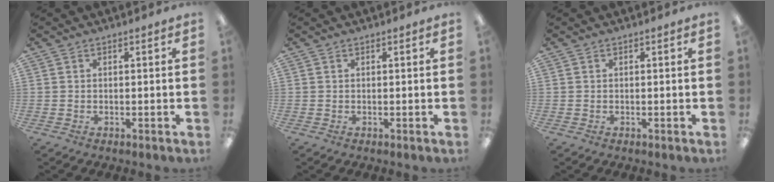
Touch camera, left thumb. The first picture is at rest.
{"total": 0.0}
{"total": 0.0}